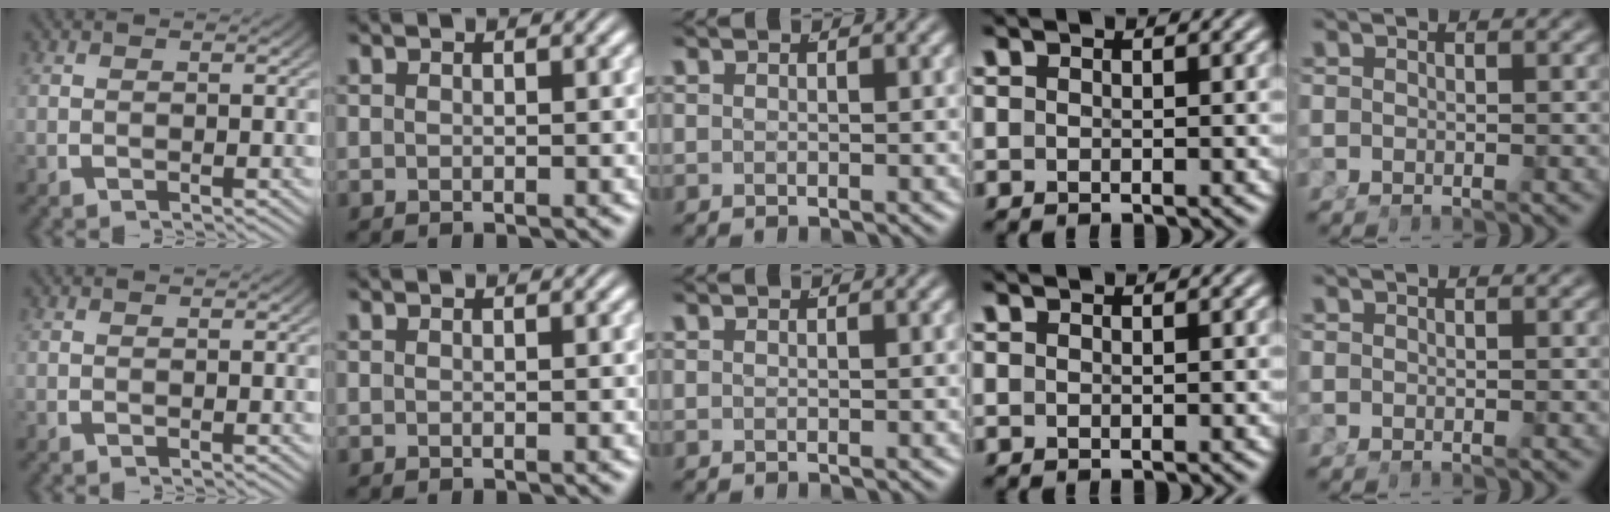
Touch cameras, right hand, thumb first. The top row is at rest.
{}